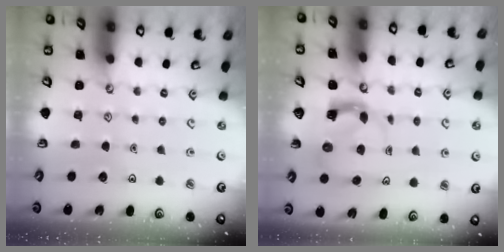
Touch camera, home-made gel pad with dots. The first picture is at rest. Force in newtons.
{"total": 4.0, "press": 3.9, "slide": 0.6}